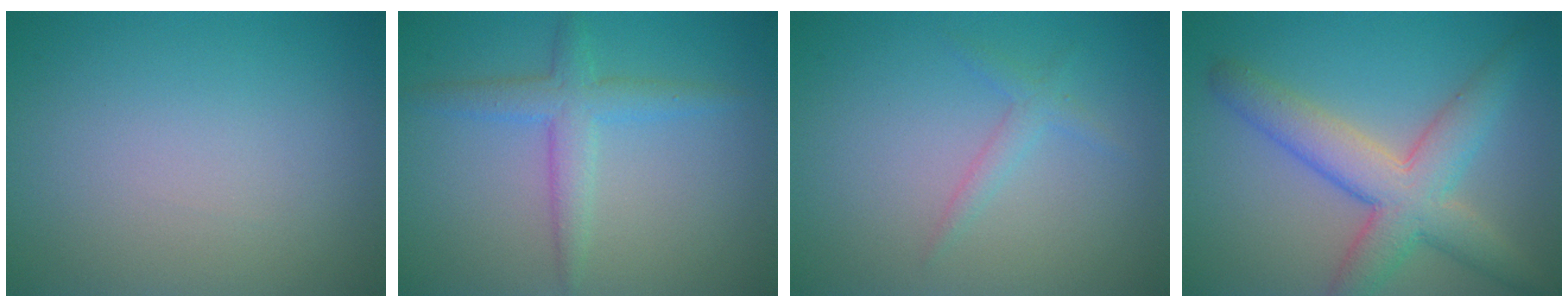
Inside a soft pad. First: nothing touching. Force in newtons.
{"total": 3.0, "press": 3.0, "slide": 0.1}
{"total": 1.4, "press": 1.4, "slide": 0.0}
{"total": 6.6, "press": 6.6, "slide": 0.4}